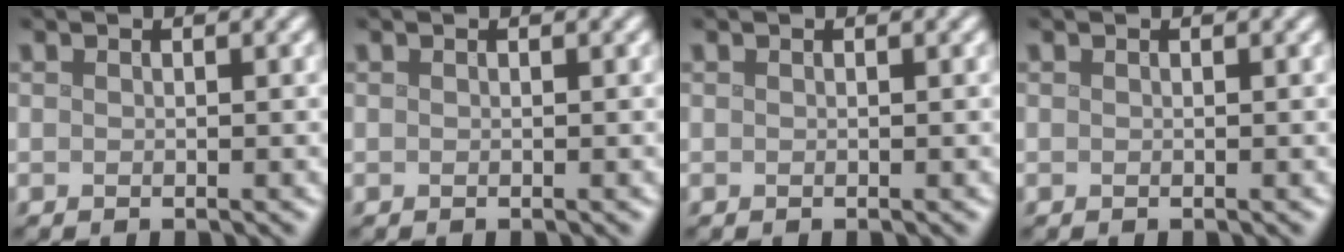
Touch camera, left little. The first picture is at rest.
{"total": 0.0}
{"total": 0.0}
{"total": 0.0}